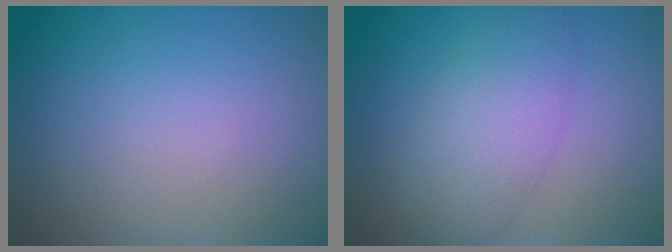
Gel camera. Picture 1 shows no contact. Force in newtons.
{"total": 4.5, "press": 4.5, "slide": 0.1}